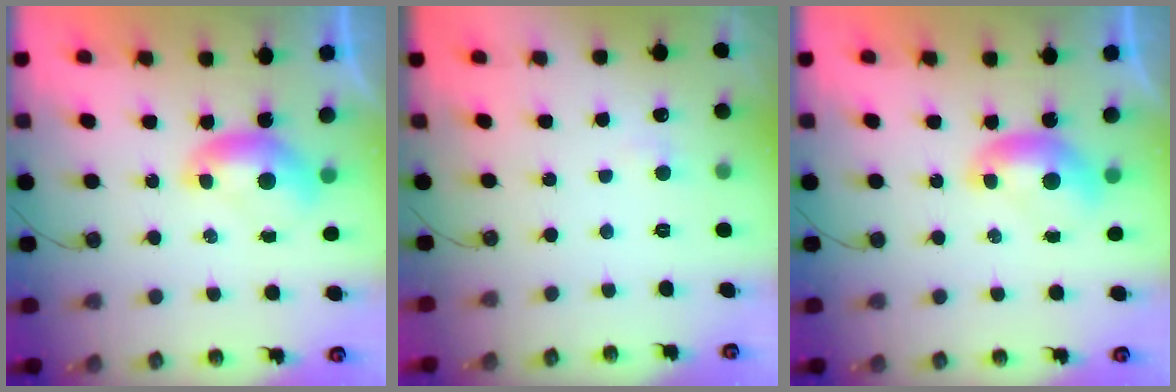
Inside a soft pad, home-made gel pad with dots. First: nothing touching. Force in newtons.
{"total": 1.7, "press": 1.5, "slide": 0.7}
{"total": 0.0}